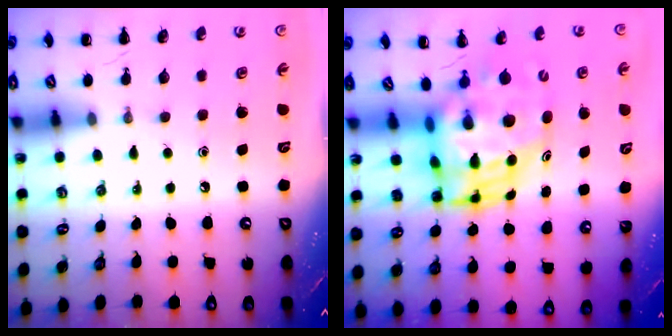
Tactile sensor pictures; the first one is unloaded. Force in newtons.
{"total": 8.6, "press": 8.3, "slide": 2.2}